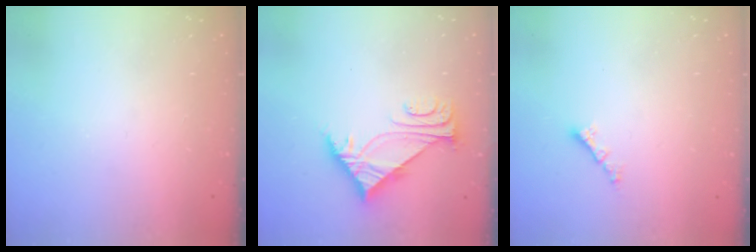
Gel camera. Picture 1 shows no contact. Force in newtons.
{"total": 6.0, "press": 6.0, "slide": 0.5}
{"total": 1.8, "press": 1.8, "slide": 0.2}